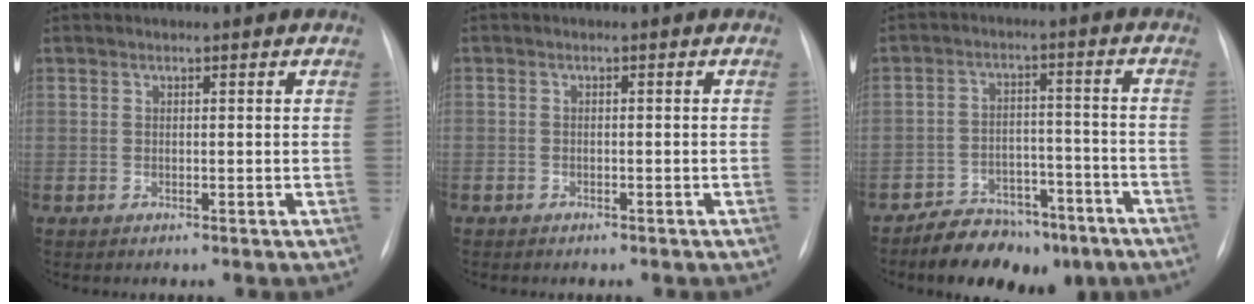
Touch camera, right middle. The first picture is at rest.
{"total": 1.4, "force": [-1.1, 0.8, 0.4], "torque": [-0.008, 0.001, -0.011]}
{"total": 11.0, "force": [-8.3, 5.5, 4.7], "torque": [-0.060, 0.023, -0.125]}